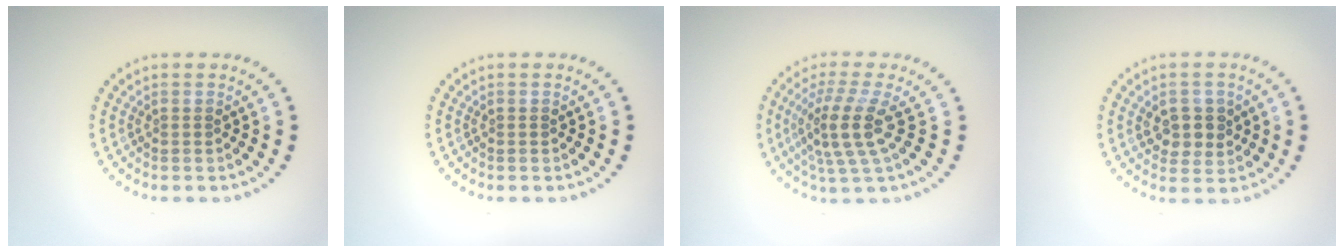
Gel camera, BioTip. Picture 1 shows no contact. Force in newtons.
{"total": 0.0}
{"total": 4.2, "press": 3.1, "slide": 2.7}
{"total": 2.9, "press": 2.8, "slide": 0.8}